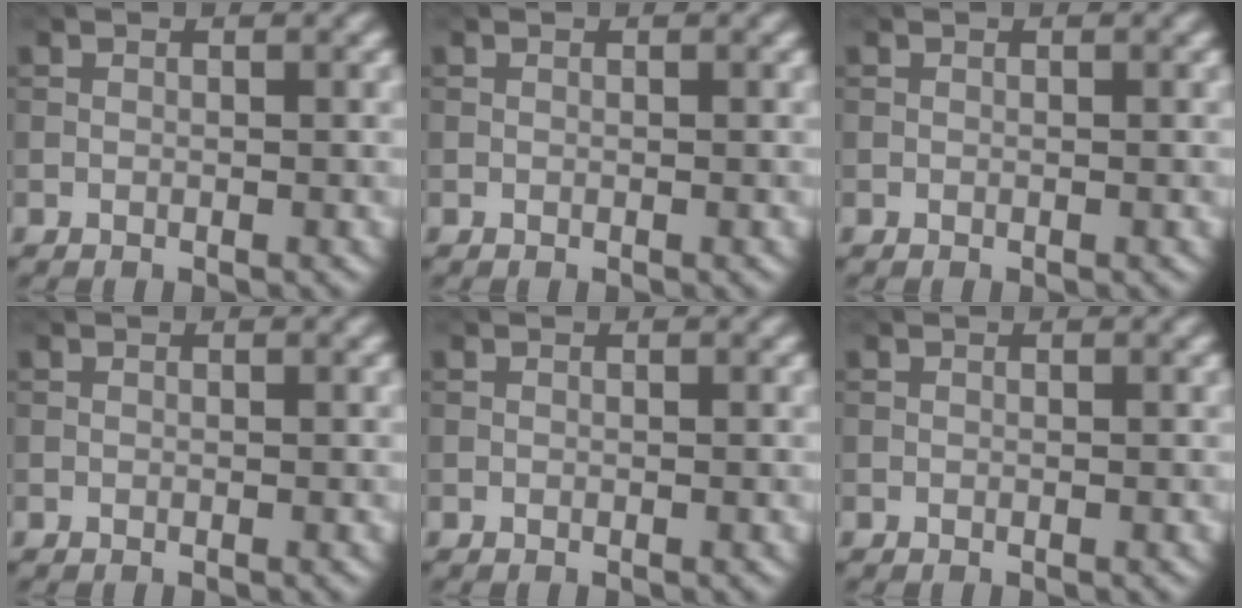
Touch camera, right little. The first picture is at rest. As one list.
[{"total": 0.0}, {"total": 0.0}, {"total": 0.0}, {"total": 0.0}, {"total": 0.0}]